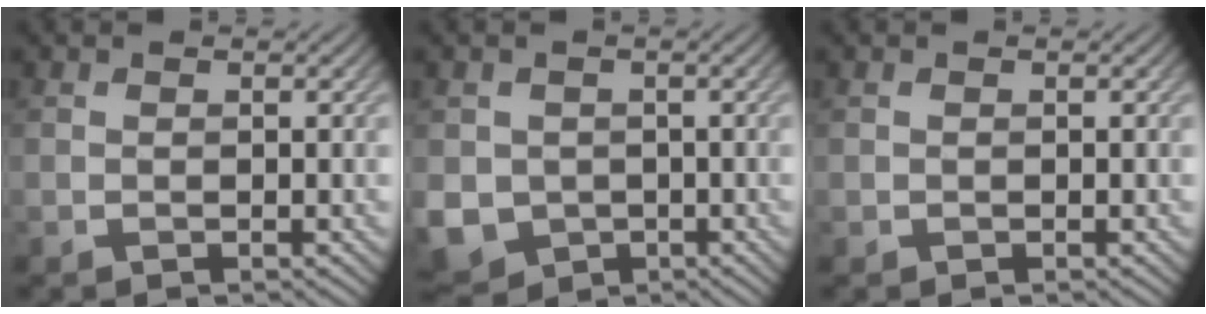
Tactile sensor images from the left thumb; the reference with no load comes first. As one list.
[{"total": 6.2, "force": [-1.2, 5.5, 2.6], "torque": [-0.081, -0.032, -0.020]}, {"total": 0.0}]